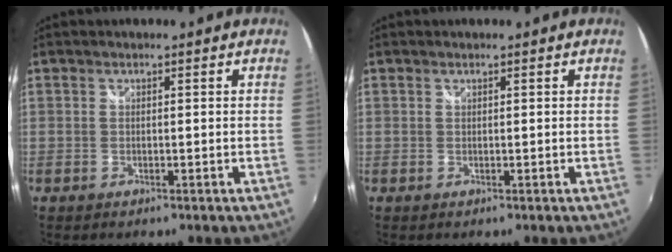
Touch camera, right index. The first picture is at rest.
{"total": 0.0}